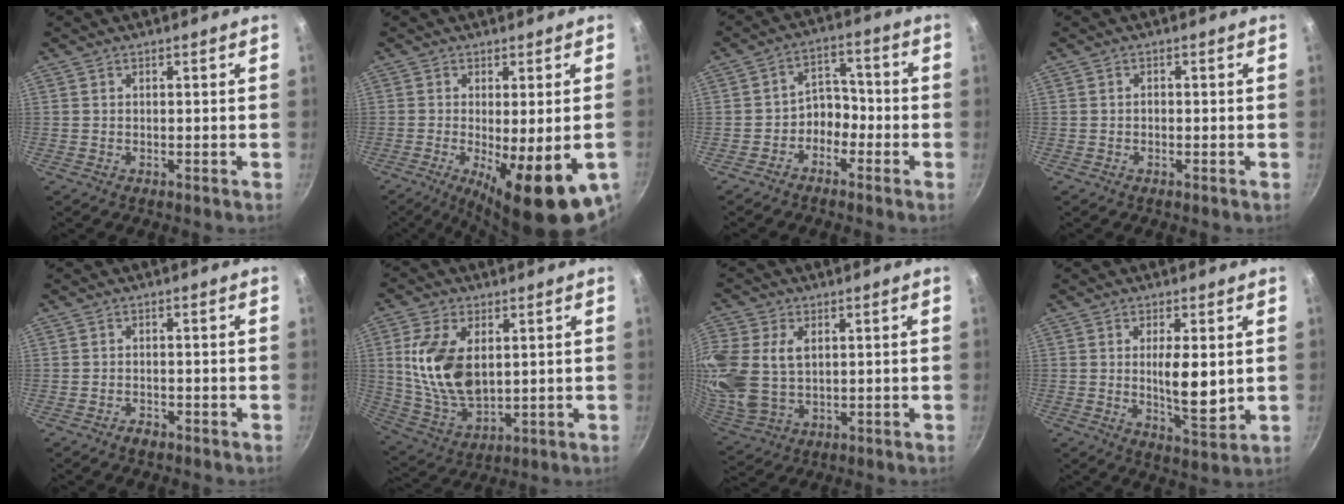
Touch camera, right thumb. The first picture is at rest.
{"total": 15.7, "force": [-5.2, 4.4, 14.1], "torque": [-0.203, -0.020, -0.063]}
{"total": 5.7, "force": [-2.9, 4.2, 2.6], "torque": [-0.002, 0.046, -0.059]}
{"total": 0.9, "force": [-0.4, 0.7, 0.5], "torque": [-0.008, 0.004, -0.007]}
{"total": 1.9, "force": [-1.5, 0.9, 0.8], "torque": [-0.011, 0.017, -0.022]}
{"total": 14.6, "force": [2.7, 8.6, 11.5], "torque": [-0.208, -0.021, 0.061]}
{"total": 15.6, "force": [2.6, 11.2, 10.5], "torque": [-0.245, -0.004, 0.059]}
{"total": 8.6, "force": [0.6, 2.9, 8.1], "torque": [-0.127, -0.023, 0.016]}